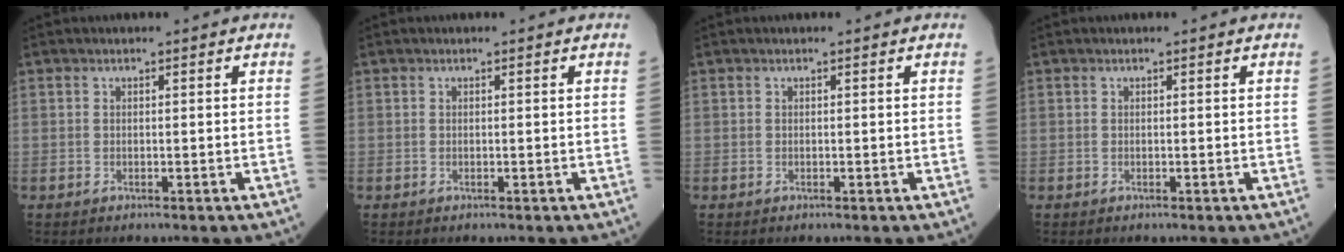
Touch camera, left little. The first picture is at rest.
{"total": 0.0}
{"total": 0.0}
{"total": 0.0}